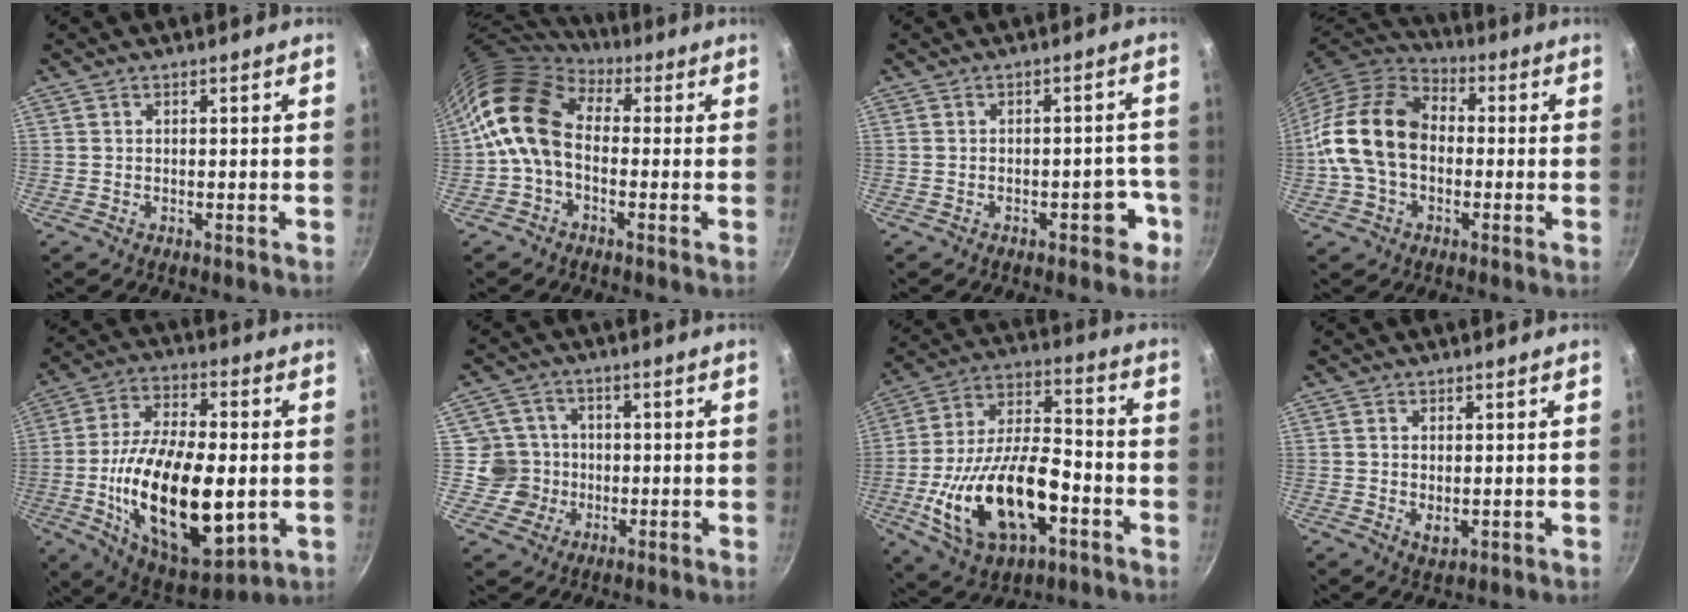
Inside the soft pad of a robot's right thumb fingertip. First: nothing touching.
{"total": 12.9, "force": [0.1, 9.0, 9.2], "torque": [-0.154, 0.026, -0.022]}
{"total": 4.8, "force": [-2.4, 2.7, 3.2], "torque": [-0.004, 0.030, -0.025]}
{"total": 16.7, "force": [-0.9, 12.0, 11.6], "torque": [-0.197, 0.036, -0.029]}
{"total": 25.6, "force": [-3.6, 12.6, 22.0], "torque": [-0.374, 0.007, -0.052]}
{"total": 7.1, "force": [-0.6, 7.1, 0.4], "torque": [0.043, 0.014, -0.017]}
{"total": 22.8, "force": [-7.0, 11.8, 18.3], "torque": [-0.331, 0.035, -0.118]}
{"total": 2.6, "force": [0.1, 1.6, 2.1], "torque": [-0.034, -0.007, 0.004]}